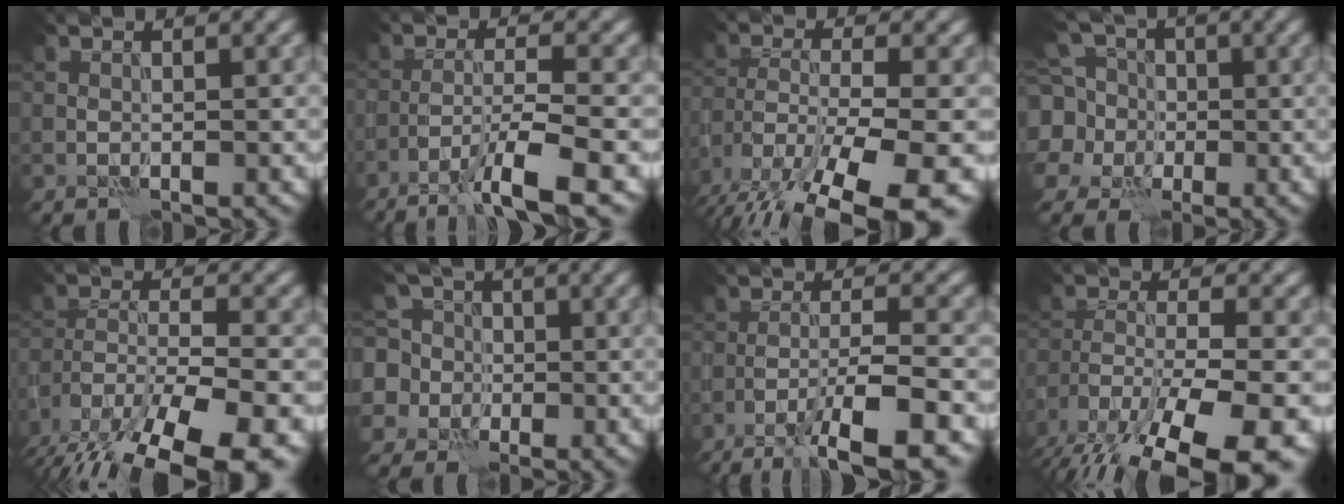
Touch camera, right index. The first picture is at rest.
{"total": 6.3, "force": [-3.8, 0.8, 4.9], "torque": [-0.078, 0.003, -0.070]}
{"total": 12.9, "force": [-8.8, 4.4, 8.4], "torque": [-0.173, -0.025, -0.142]}
{"total": 9.4, "force": [1.2, 8.5, 3.8], "torque": [-0.109, 0.027, -0.018]}
{"total": 14.6, "force": [-10.5, 5.8, 8.3], "torque": [-0.164, -0.038, -0.157]}
{"total": 7.1, "force": [0.2, 6.7, 2.3], "torque": [-0.062, 0.028, -0.039]}
{"total": 7.6, "force": [-4.7, 1.2, 5.9], "torque": [-0.089, 0.004, -0.081]}
{"total": 13.7, "force": [-9.4, 4.9, 8.7], "torque": [-0.175, -0.033, -0.147]}